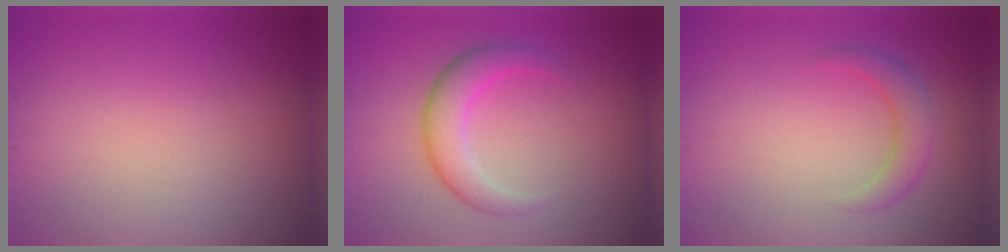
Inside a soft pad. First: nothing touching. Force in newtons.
{"total": 3.5, "press": 3.5, "slide": 0.2}
{"total": 2.4, "press": 2.4, "slide": 0.0}